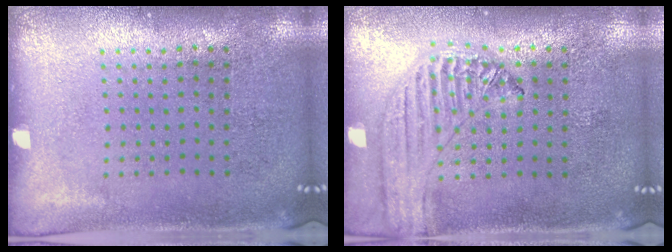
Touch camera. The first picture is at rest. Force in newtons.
{"total": 1.3, "press": 1.3, "slide": 0.1}